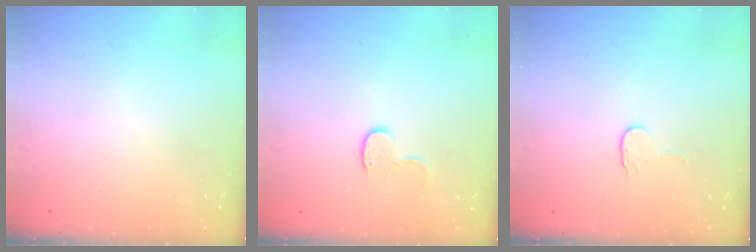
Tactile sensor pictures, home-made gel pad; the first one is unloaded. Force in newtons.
{"total": 5.5, "press": 5.5, "slide": 0.6}
{"total": 3.2, "press": 3.2, "slide": 0.3}